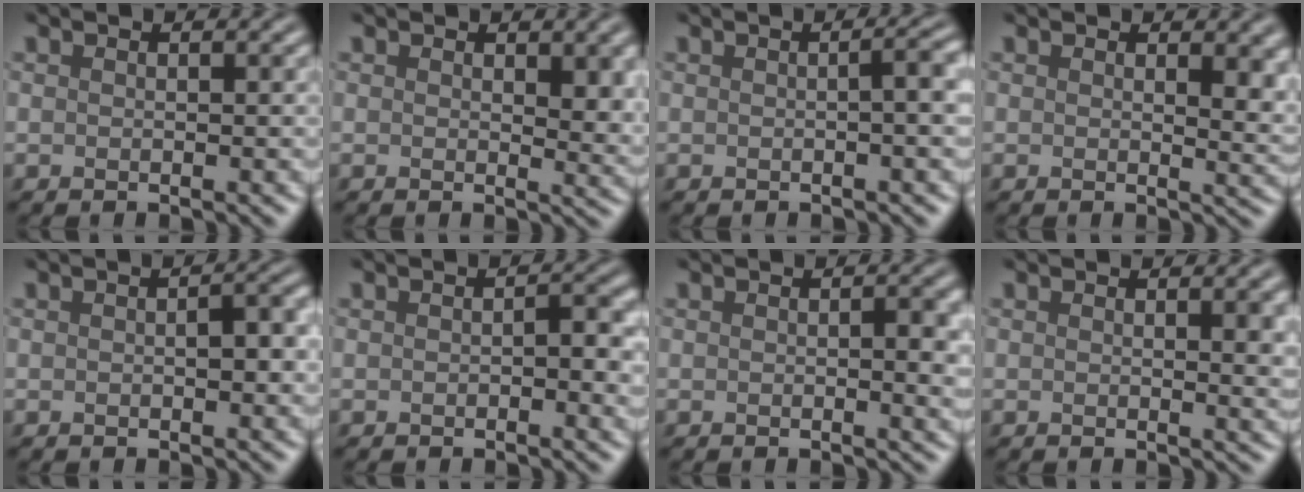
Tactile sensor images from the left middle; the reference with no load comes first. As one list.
[{"total": 2.6, "force": [0.8, 1.0, 2.2], "torque": [-0.024, -0.006, 0.014]}, {"total": 2.8, "force": [0.1, 0.8, 2.7], "torque": [-0.027, 0.011, -0.002]}, {"total": 3.1, "force": [1.1, 1.3, 2.6], "torque": [-0.026, -0.005, 0.017]}, {"total": 2.6, "force": [0.0, 0.9, 2.5], "torque": [-0.034, 0.003, -0.001]}, {"total": 2.4, "force": [-0.2, 0.8, 2.2], "torque": [-0.029, 0.001, -0.005]}, {"total": 2.4, "force": [0.1, 0.5, 2.3], "torque": [-0.031, -0.002, 0.000]}, {"total": 2.9, "force": [0.6, 0.8, 2.7], "torque": [-0.024, 0.001, 0.006]}]